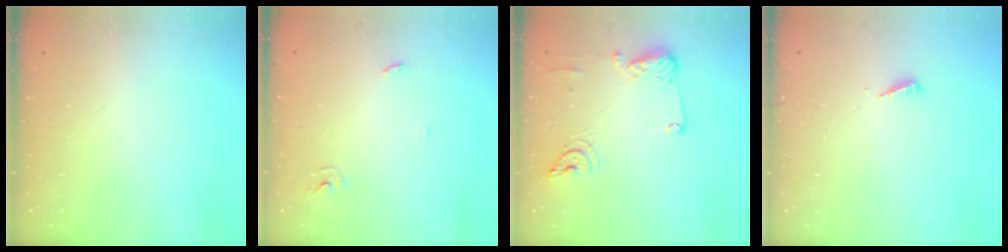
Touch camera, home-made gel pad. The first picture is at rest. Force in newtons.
{"total": 2.9, "press": 2.9, "slide": 0.2}
{"total": 11.2, "press": 11.1, "slide": 1.5}
{"total": 2.0, "press": 2.0, "slide": 0.2}